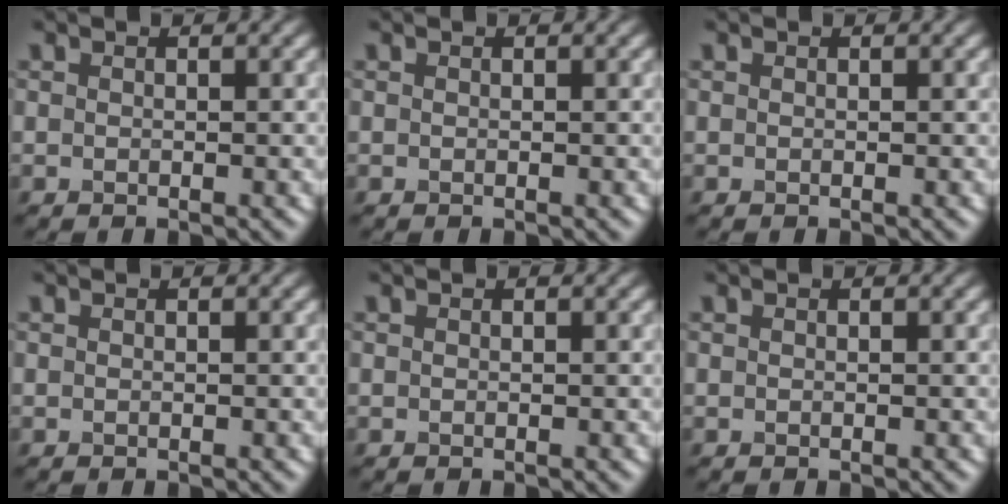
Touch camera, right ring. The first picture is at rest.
{"total": 0.0}
{"total": 0.0}
{"total": 0.0}
{"total": 0.0}
{"total": 0.0}